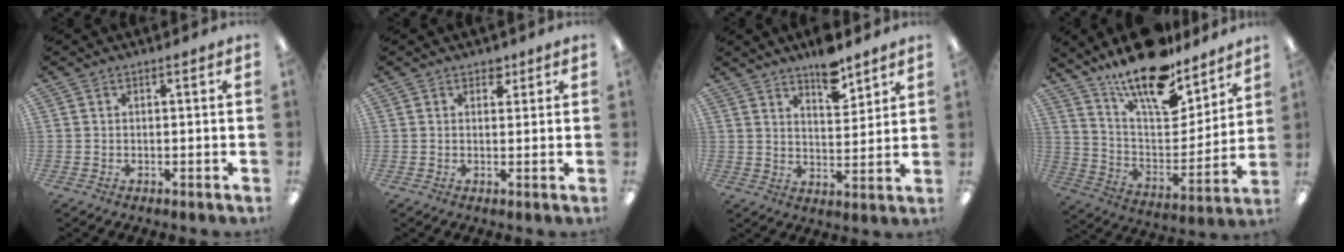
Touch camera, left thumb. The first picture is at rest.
{"total": 2.4, "force": [1.7, 1.5, 0.9], "torque": [-0.003, -0.004, 0.028]}
{"total": 8.2, "force": [6.6, 2.9, 3.8], "torque": [-0.043, -0.045, 0.112]}
{"total": 18.8, "force": [15.4, 5.9, 9.0], "torque": [-0.166, -0.109, 0.269]}